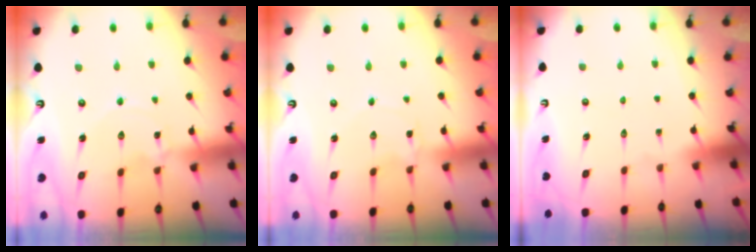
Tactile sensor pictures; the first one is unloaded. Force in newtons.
{"total": 0.6, "press": 0.6, "slide": 0.1}
{"total": 0.0}